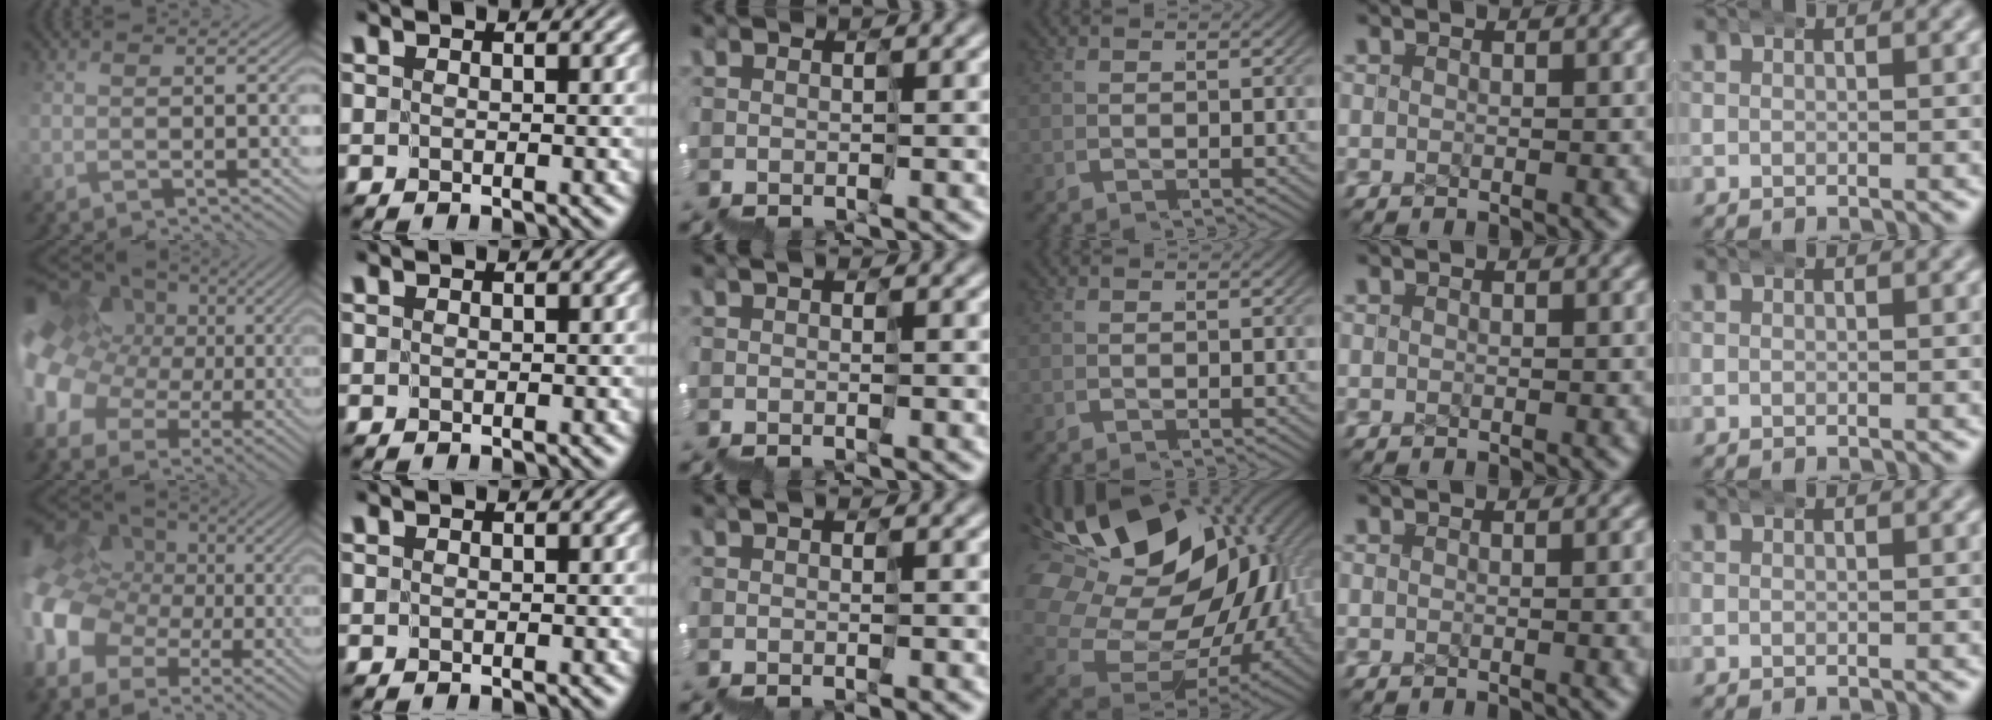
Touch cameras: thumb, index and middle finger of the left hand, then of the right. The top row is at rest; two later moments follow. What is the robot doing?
{"motion": "wrap", "object": "ethernet cable"}